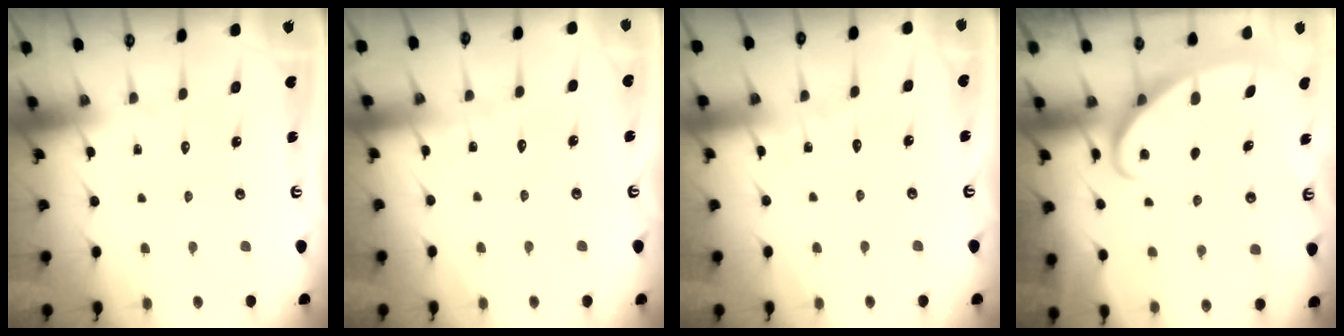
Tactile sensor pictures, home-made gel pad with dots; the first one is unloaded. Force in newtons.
{"total": 1.8, "press": 1.8, "slide": 0.2}
{"total": 3.4, "press": 3.4, "slide": 0.4}
{"total": 2.8, "press": 2.8, "slide": 0.4}